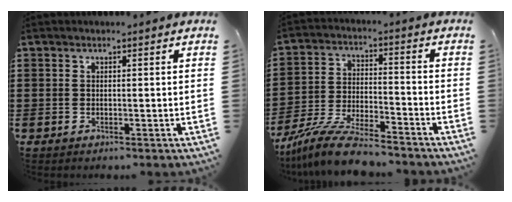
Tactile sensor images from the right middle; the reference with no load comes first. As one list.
[{"total": 9.5, "force": [-8.5, 0.9, 4.2], "torque": [-0.087, 0.008, -0.167]}]